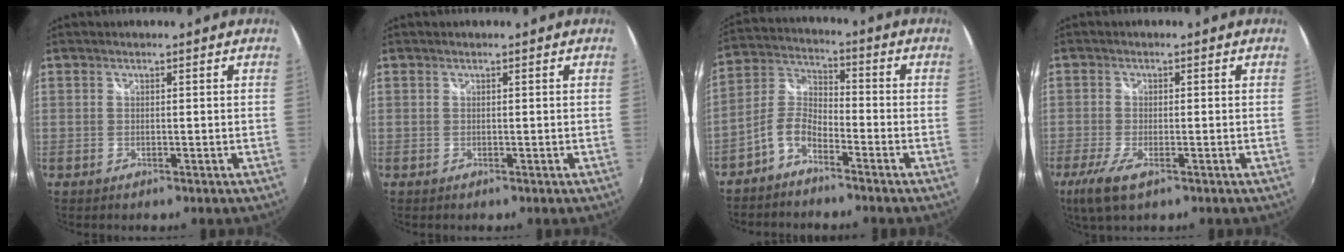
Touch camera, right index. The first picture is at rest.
{"total": 0.0}
{"total": 6.3, "force": [-4.3, 2.6, 3.8], "torque": [-0.096, 0.019, -0.092]}
{"total": 6.1, "force": [-3.5, 1.8, 4.7], "torque": [-0.112, -0.021, -0.067]}